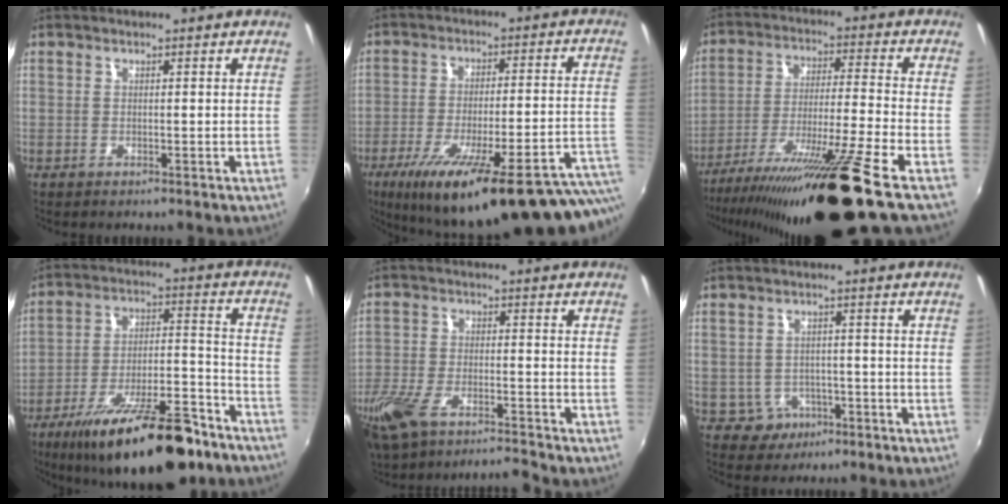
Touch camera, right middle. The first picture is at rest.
{"total": 30.1, "force": [-20.4, 4.7, 21.7], "torque": [-0.299, -0.056, -0.276]}
{"total": 21.5, "force": [-15.9, -1.5, 14.3], "torque": [-0.258, -0.045, -0.263]}
{"total": 22.6, "force": [-16.2, 7.2, 14.0], "torque": [-0.234, -0.016, -0.241]}
{"total": 11.5, "force": [-9.2, 3.0, 6.2], "torque": [-0.158, -0.031, -0.182]}
{"total": 4.5, "force": [-2.2, 3.9, 0.7], "torque": [-0.026, 0.011, -0.024]}